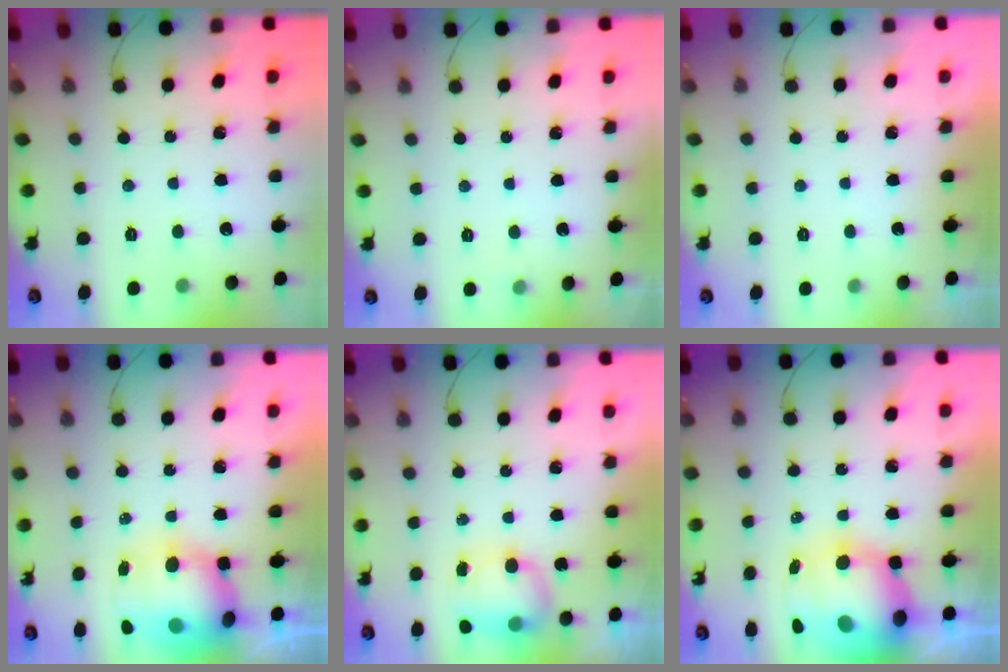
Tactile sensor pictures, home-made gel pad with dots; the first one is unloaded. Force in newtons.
{"total": 2.7, "press": 2.0, "slide": 1.8}
{"total": 0.0}
{"total": 17.1, "press": 15.0, "slide": 8.2}
{"total": 7.1, "press": 7.0, "slide": 1.2}
{"total": 14.4, "press": 14.0, "slide": 3.5}